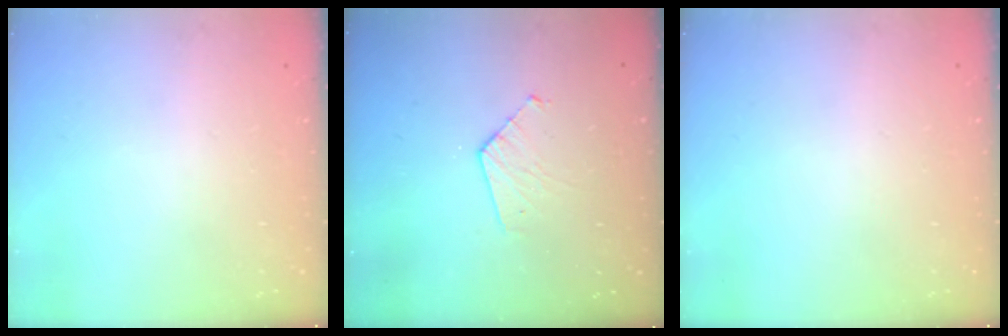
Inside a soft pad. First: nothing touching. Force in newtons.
{"total": 4.9, "press": 4.8, "slide": 0.4}
{"total": 0.0}